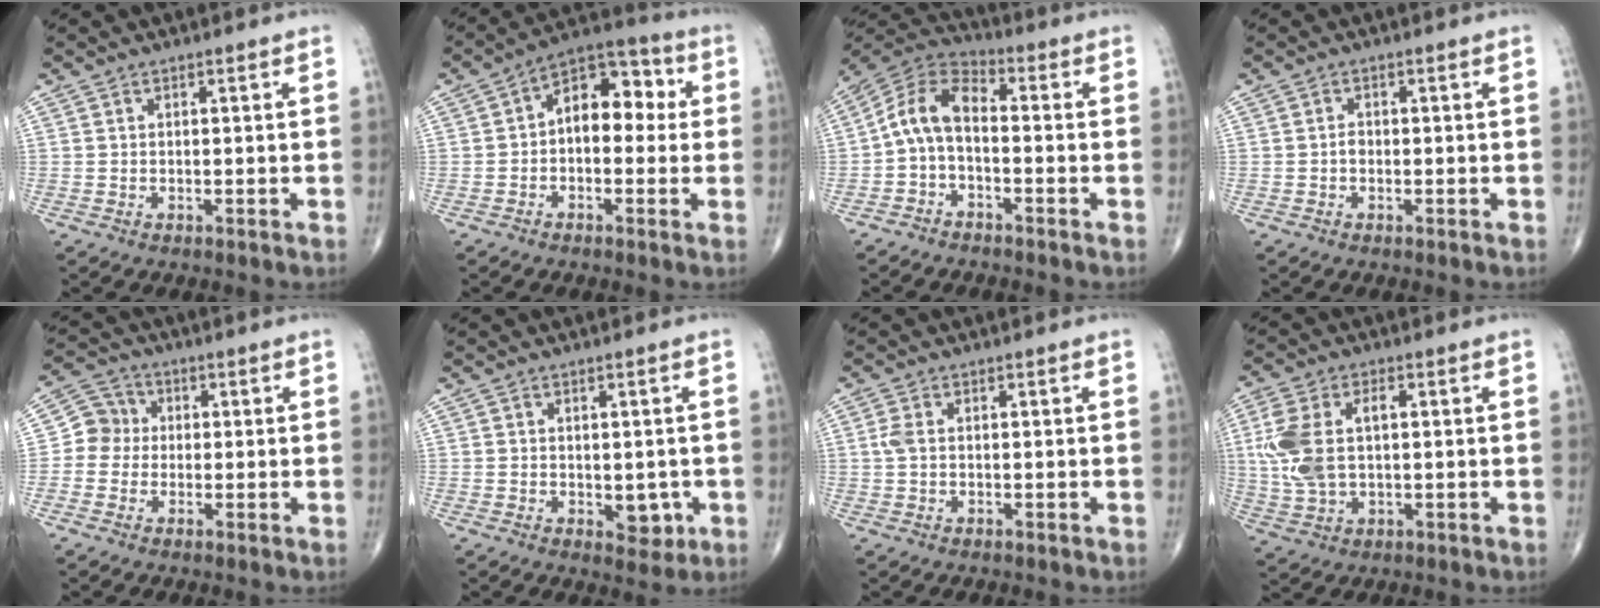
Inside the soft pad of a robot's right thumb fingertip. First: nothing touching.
{"total": 11.2, "force": [0.8, 7.0, 8.7], "torque": [-0.091, 0.037, -0.003]}
{"total": 8.6, "force": [-1.3, 4.9, 7.0], "torque": [-0.127, 0.035, -0.043]}
{"total": 1.1, "force": [-0.3, 0.8, 0.7], "torque": [-0.007, 0.003, -0.009]}
{"total": 5.6, "force": [-0.2, 5.3, 1.8], "torque": [-0.005, 0.017, -0.018]}
{"total": 4.2, "force": [-0.9, 2.7, 3.1], "torque": [-0.014, -0.003, -0.005]}
{"total": 1.9, "force": [0.1, 1.0, 1.6], "torque": [-0.044, 0.003, 0.002]}
{"total": 11.1, "force": [1.2, 6.3, 9.0], "torque": [-0.210, 0.012, 0.027]}